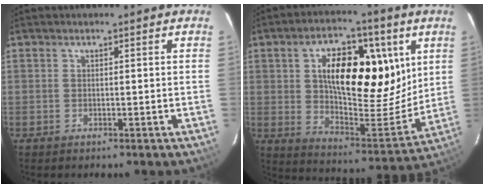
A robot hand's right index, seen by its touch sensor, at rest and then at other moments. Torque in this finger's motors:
{"motor_torque": [1.21, 0.29, 0.79, 0.21]}